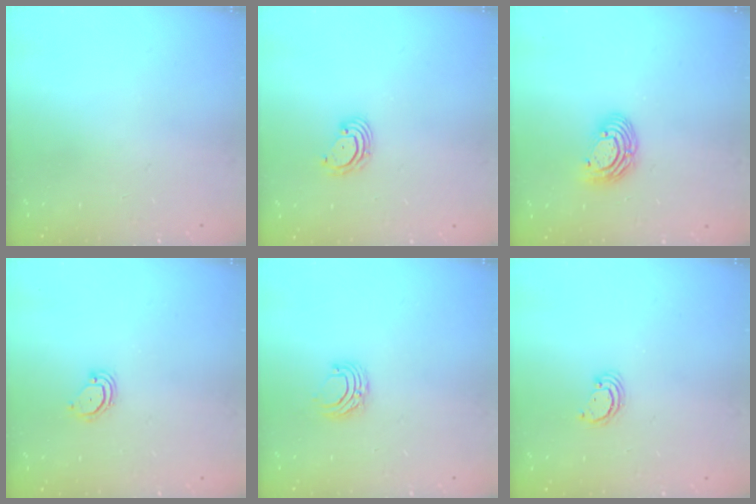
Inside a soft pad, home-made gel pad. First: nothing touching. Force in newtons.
{"total": 3.2, "press": 3.2, "slide": 0.1}
{"total": 8.5, "press": 8.4, "slide": 1.3}
{"total": 3.4, "press": 3.4, "slide": 0.2}
{"total": 5.6, "press": 5.6, "slide": 0.6}
{"total": 2.6, "press": 2.6, "slide": 0.3}